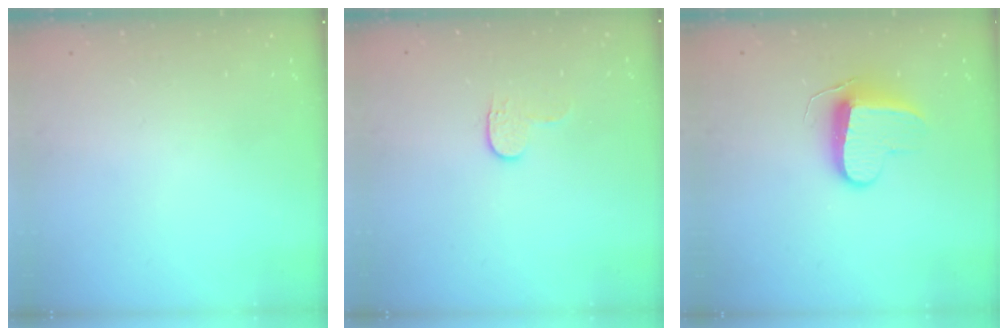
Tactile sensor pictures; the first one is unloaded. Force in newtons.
{"total": 4.0, "press": 4.0, "slide": 0.5}
{"total": 9.4, "press": 9.4, "slide": 0.5}